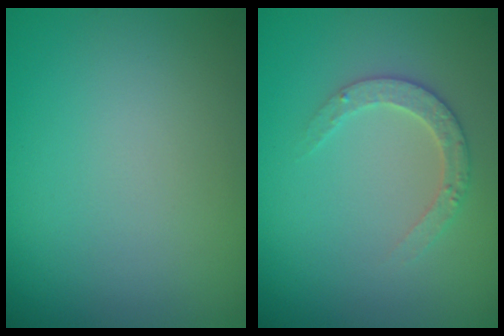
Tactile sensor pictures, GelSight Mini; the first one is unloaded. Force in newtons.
{"total": 2.4, "press": 2.3, "slide": 0.5}